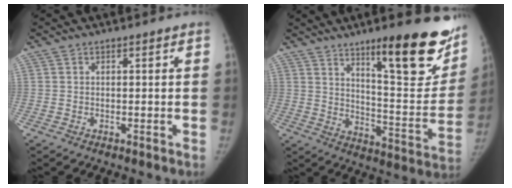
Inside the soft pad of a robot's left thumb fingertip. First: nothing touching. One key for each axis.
{"total": 23.2, "fx": 13.5, "fy": 5.7, "fz": 18.0, "tx": -0.203, "ty": -0.081, "tz": 0.201}